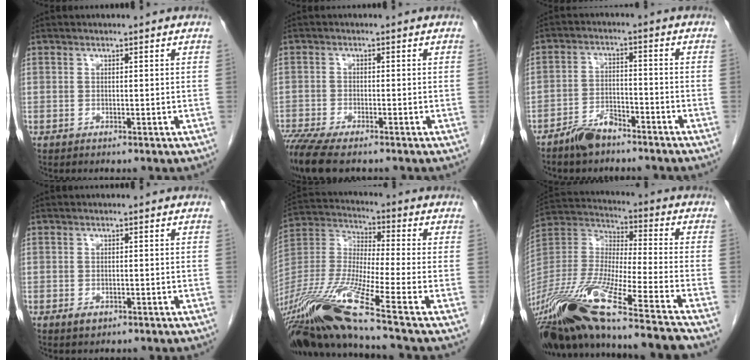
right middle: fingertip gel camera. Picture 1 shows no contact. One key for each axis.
{"total": 8.4, "fx": -6.6, "fy": 1.8, "fz": 4.8, "tx": -0.088, "ty": -0.015, "tz": -0.113}
{"total": 5.4, "fx": -4.6, "fy": 1.9, "fz": 2.2, "tx": -0.047, "ty": -0.002, "tz": -0.082}
{"total": 1.5, "fx": -0.7, "fy": 0.9, "fz": 0.9, "tx": -0.016, "ty": 0.001, "tz": -0.005}
{"total": 18.0, "fx": -12.7, "fy": -1.5, "fz": 12.8, "tx": -0.283, "ty": -0.031, "tz": -0.242}
{"total": 25.3, "fx": -19.7, "fy": -0.4, "fz": 16.0, "tx": -0.334, "ty": -0.047, "tz": -0.360}